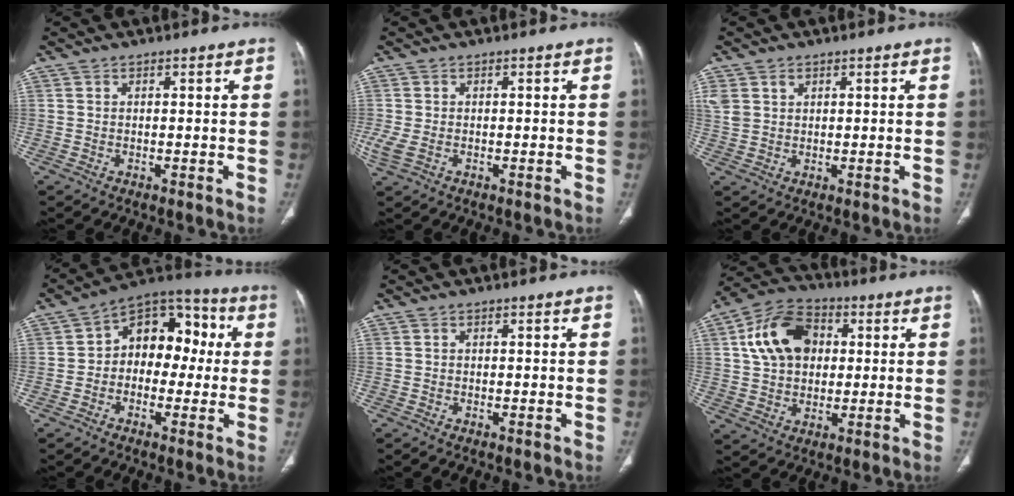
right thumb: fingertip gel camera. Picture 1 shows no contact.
{"total": 3.0, "force": [-0.8, 1.9, 2.2], "torque": [-0.075, 0.001, -0.011]}
{"total": 4.4, "force": [1.9, 3.3, 2.2], "torque": [-0.047, 0.006, 0.050]}
{"total": 13.0, "force": [0.7, 9.0, 9.2], "torque": [-0.081, 0.045, -0.009]}
{"total": 0.6, "force": [-0.4, 0.2, 0.3], "torque": [-0.010, -0.001, -0.006]}
{"total": 13.9, "force": [3.0, 10.0, 9.2], "torque": [-0.141, 0.013, 0.045]}